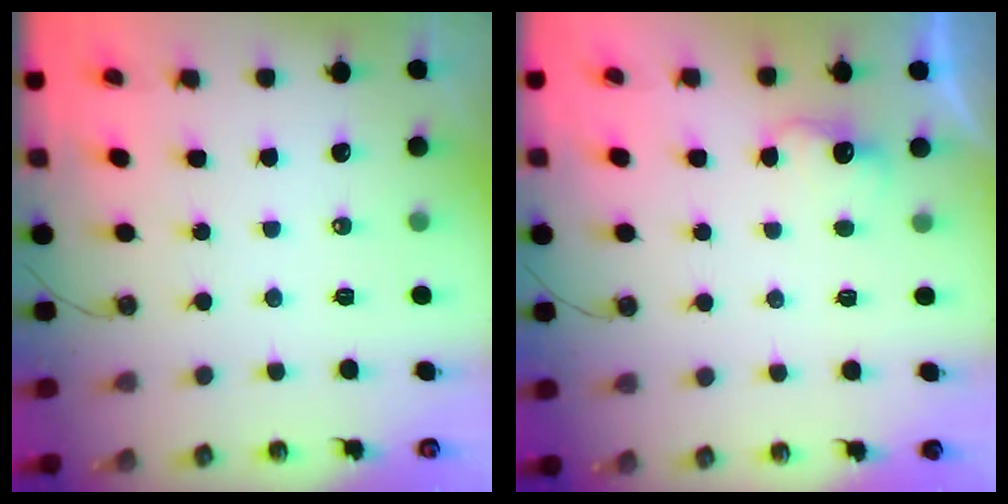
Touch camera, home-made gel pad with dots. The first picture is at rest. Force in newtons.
{"total": 2.7, "press": 2.6, "slide": 0.9}